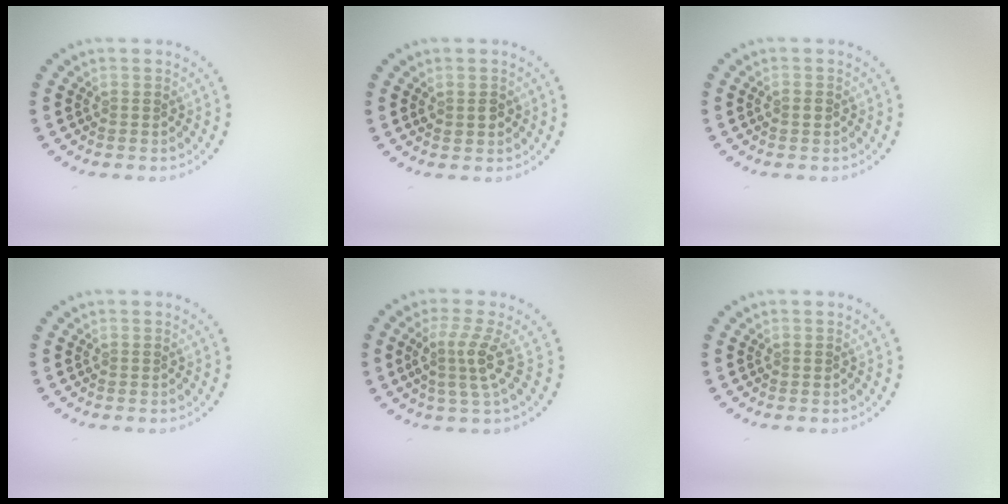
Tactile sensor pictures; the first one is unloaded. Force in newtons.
{"total": 1.4, "press": 1.3, "slide": 0.2}
{"total": 1.1, "press": 1.1, "slide": 0.1}
{"total": 0.0}
{"total": 3.0, "press": 2.2, "slide": 2.0}
{"total": 0.0}